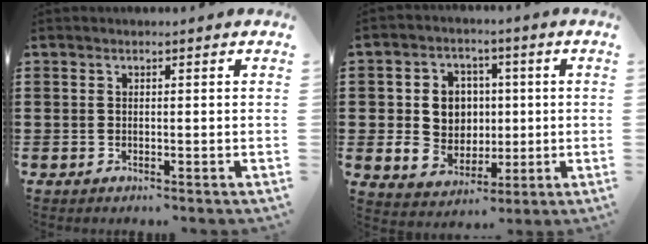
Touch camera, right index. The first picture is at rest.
{"total": 7.3, "force": [0.7, 6.7, 2.8], "torque": [-0.074, 0.018, 0.015]}